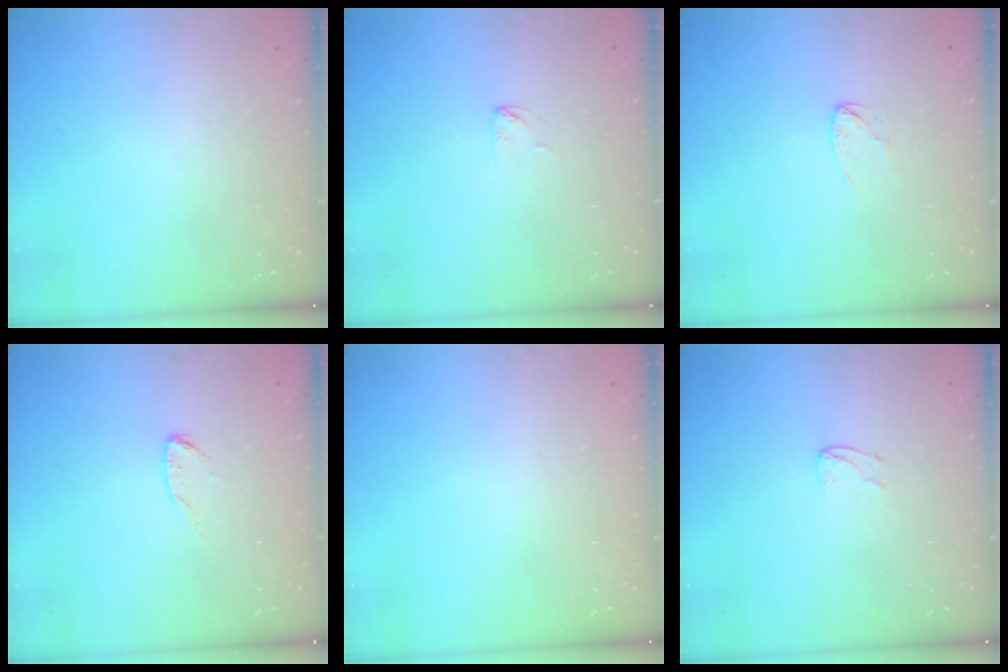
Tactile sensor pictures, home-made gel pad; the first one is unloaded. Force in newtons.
{"total": 3.2, "press": 3.1, "slide": 0.3}
{"total": 2.6, "press": 2.6, "slide": 0.2}
{"total": 4.4, "press": 4.4, "slide": 0.3}
{"total": 0.0}
{"total": 3.0, "press": 3.0, "slide": 0.3}